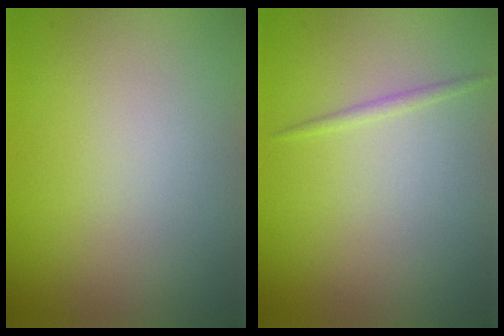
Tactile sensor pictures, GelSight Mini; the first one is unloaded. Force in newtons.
{"total": 0.7, "press": 0.7, "slide": 0.0}